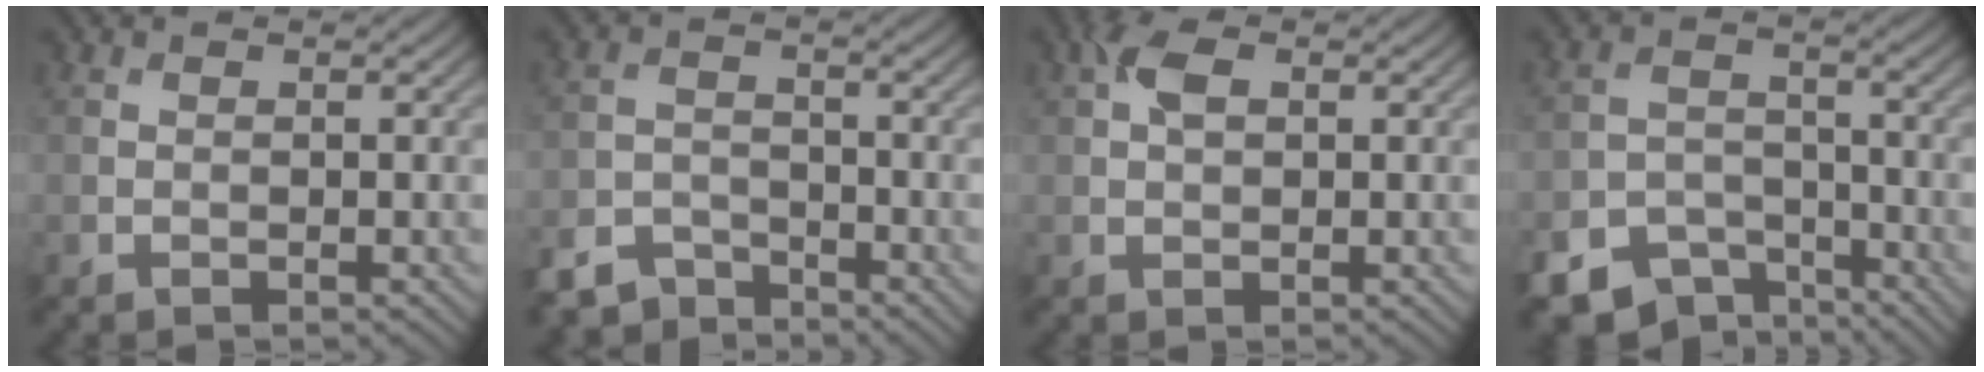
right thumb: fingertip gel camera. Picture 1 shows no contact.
{"total": 4.9, "force": [-4.4, 1.8, 1.2], "torque": [-0.019, -0.007, -0.094]}
{"total": 3.0, "force": [1.0, 1.7, 2.3], "torque": [-0.050, 0.007, 0.014]}
{"total": 7.7, "force": [-5.9, 4.2, 2.8], "torque": [-0.057, -0.019, -0.103]}